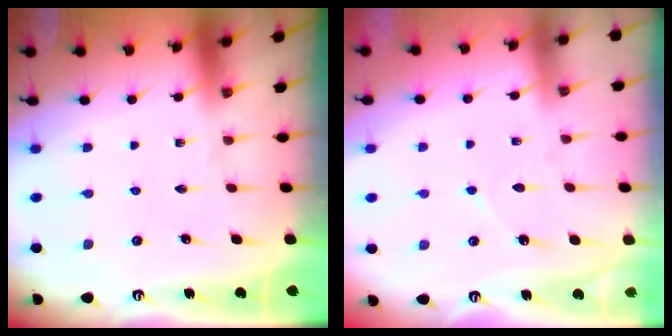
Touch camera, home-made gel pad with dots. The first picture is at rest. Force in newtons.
{"total": 3.8, "press": 3.8, "slide": 0.2}